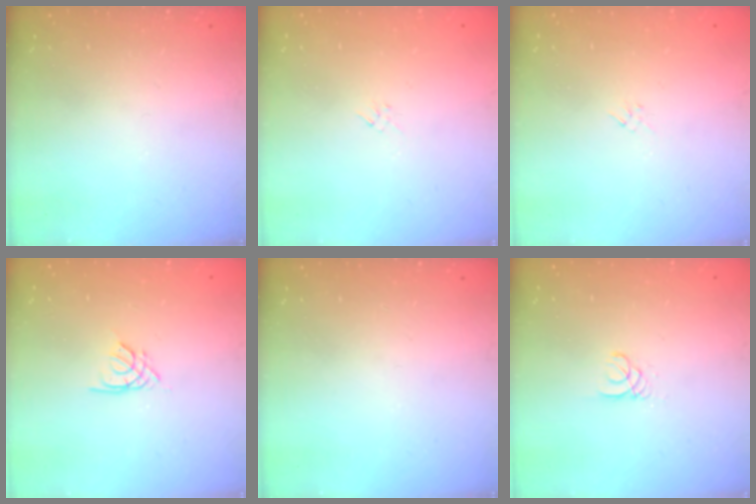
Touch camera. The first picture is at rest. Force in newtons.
{"total": 1.8, "press": 1.8, "slide": 0.5}
{"total": 1.8, "press": 1.8, "slide": 0.5}
{"total": 2.1, "press": 2.1, "slide": 0.4}
{"total": 0.0}
{"total": 1.8, "press": 1.8, "slide": 0.2}